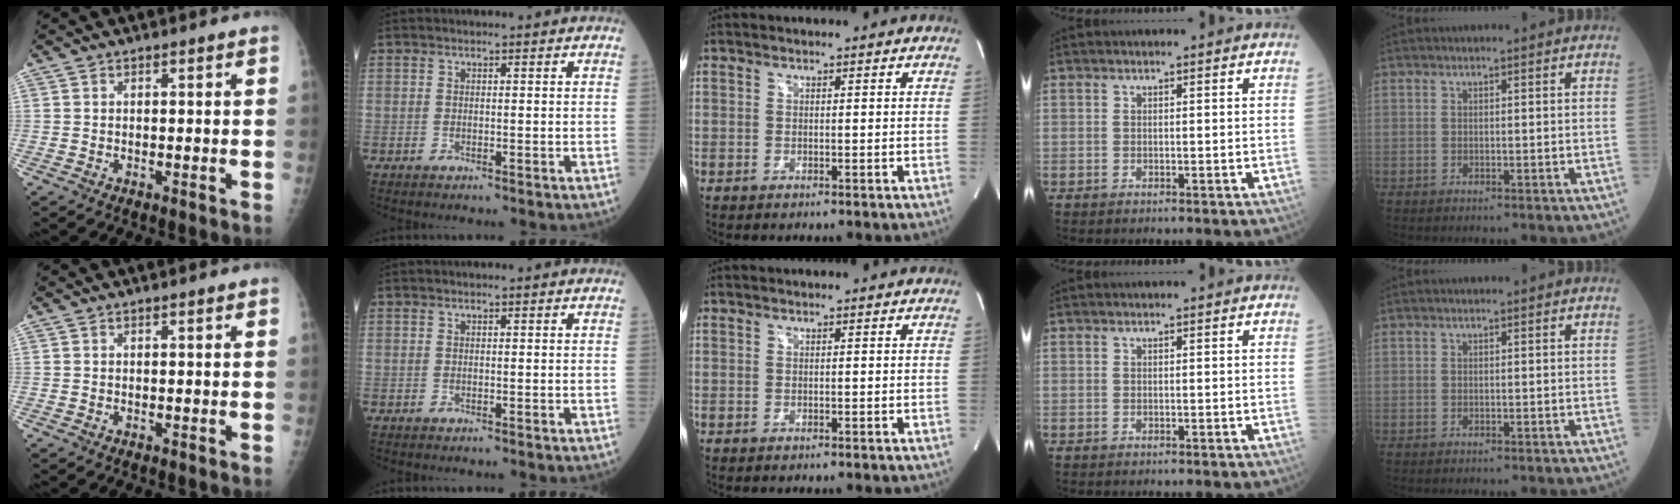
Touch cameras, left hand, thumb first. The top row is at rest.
{}